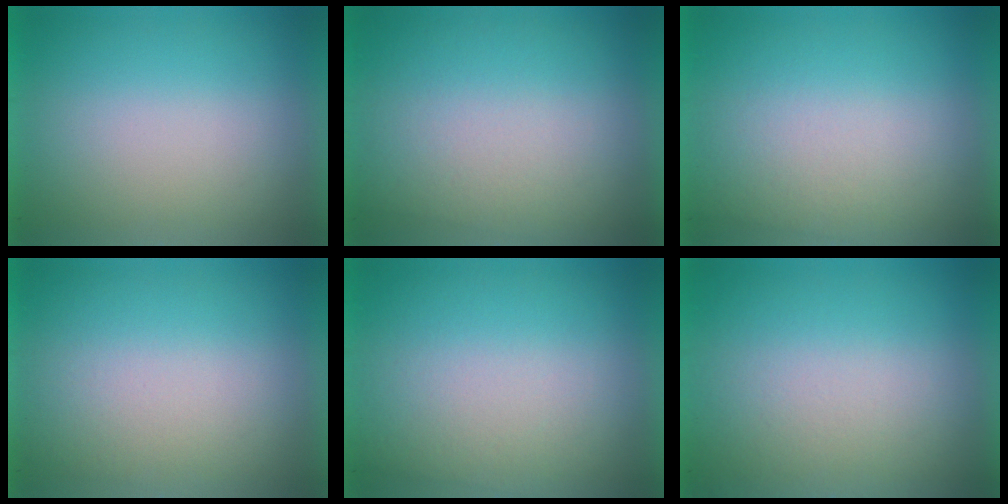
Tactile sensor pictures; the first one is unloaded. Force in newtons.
{"total": 2.6}
{"total": 2.4}
{"total": 1.4}
{"total": 3.2}
{"total": 3.8}